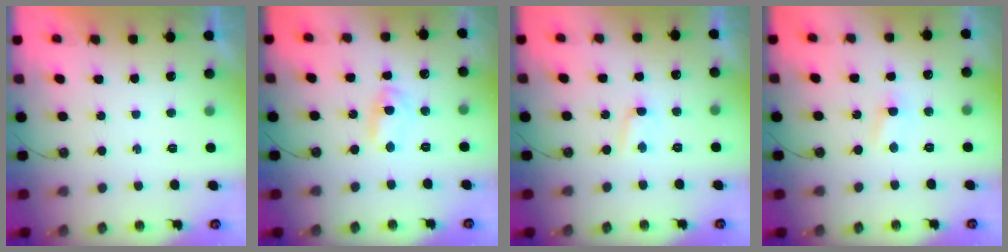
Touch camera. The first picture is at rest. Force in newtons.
{"total": 2.9, "press": 2.9, "slide": 0.2}
{"total": 2.4, "press": 2.3, "slide": 0.4}
{"total": 2.8, "press": 2.8, "slide": 0.3}